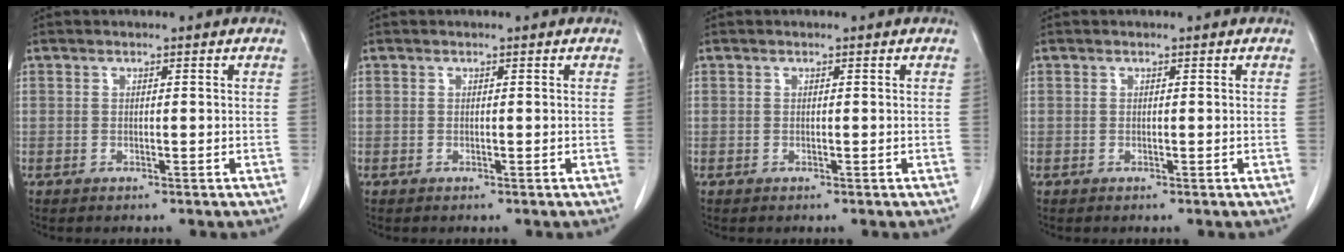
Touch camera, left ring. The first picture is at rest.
{"total": 0.0}
{"total": 0.0}
{"total": 0.0}